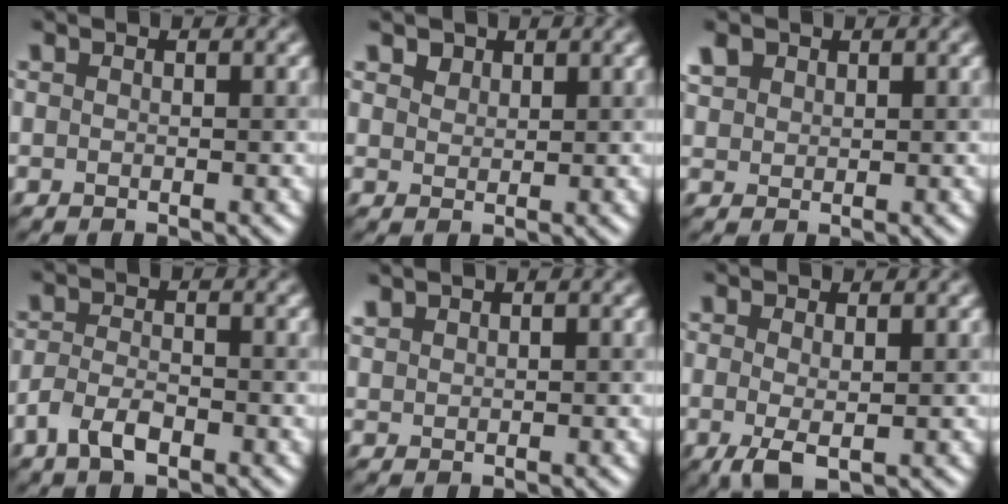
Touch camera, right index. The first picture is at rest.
{"total": 1.7, "force": [1.5, 0.9, -0.1], "torque": [0.004, 0.002, 0.027]}
{"total": 1.9, "force": [1.5, 1.2, 0.1], "torque": [-0.003, 0.012, 0.029]}
{"total": 2.4, "force": [-1.3, 1.2, 1.6], "torque": [-0.033, 0.009, -0.031]}
{"total": 1.4, "force": [1.3, 0.1, -0.3], "torque": [0.008, 0.008, 0.032]}
{"total": 2.2, "force": [0.0, 0.8, 2.1], "torque": [-0.043, -0.003, 0.000]}